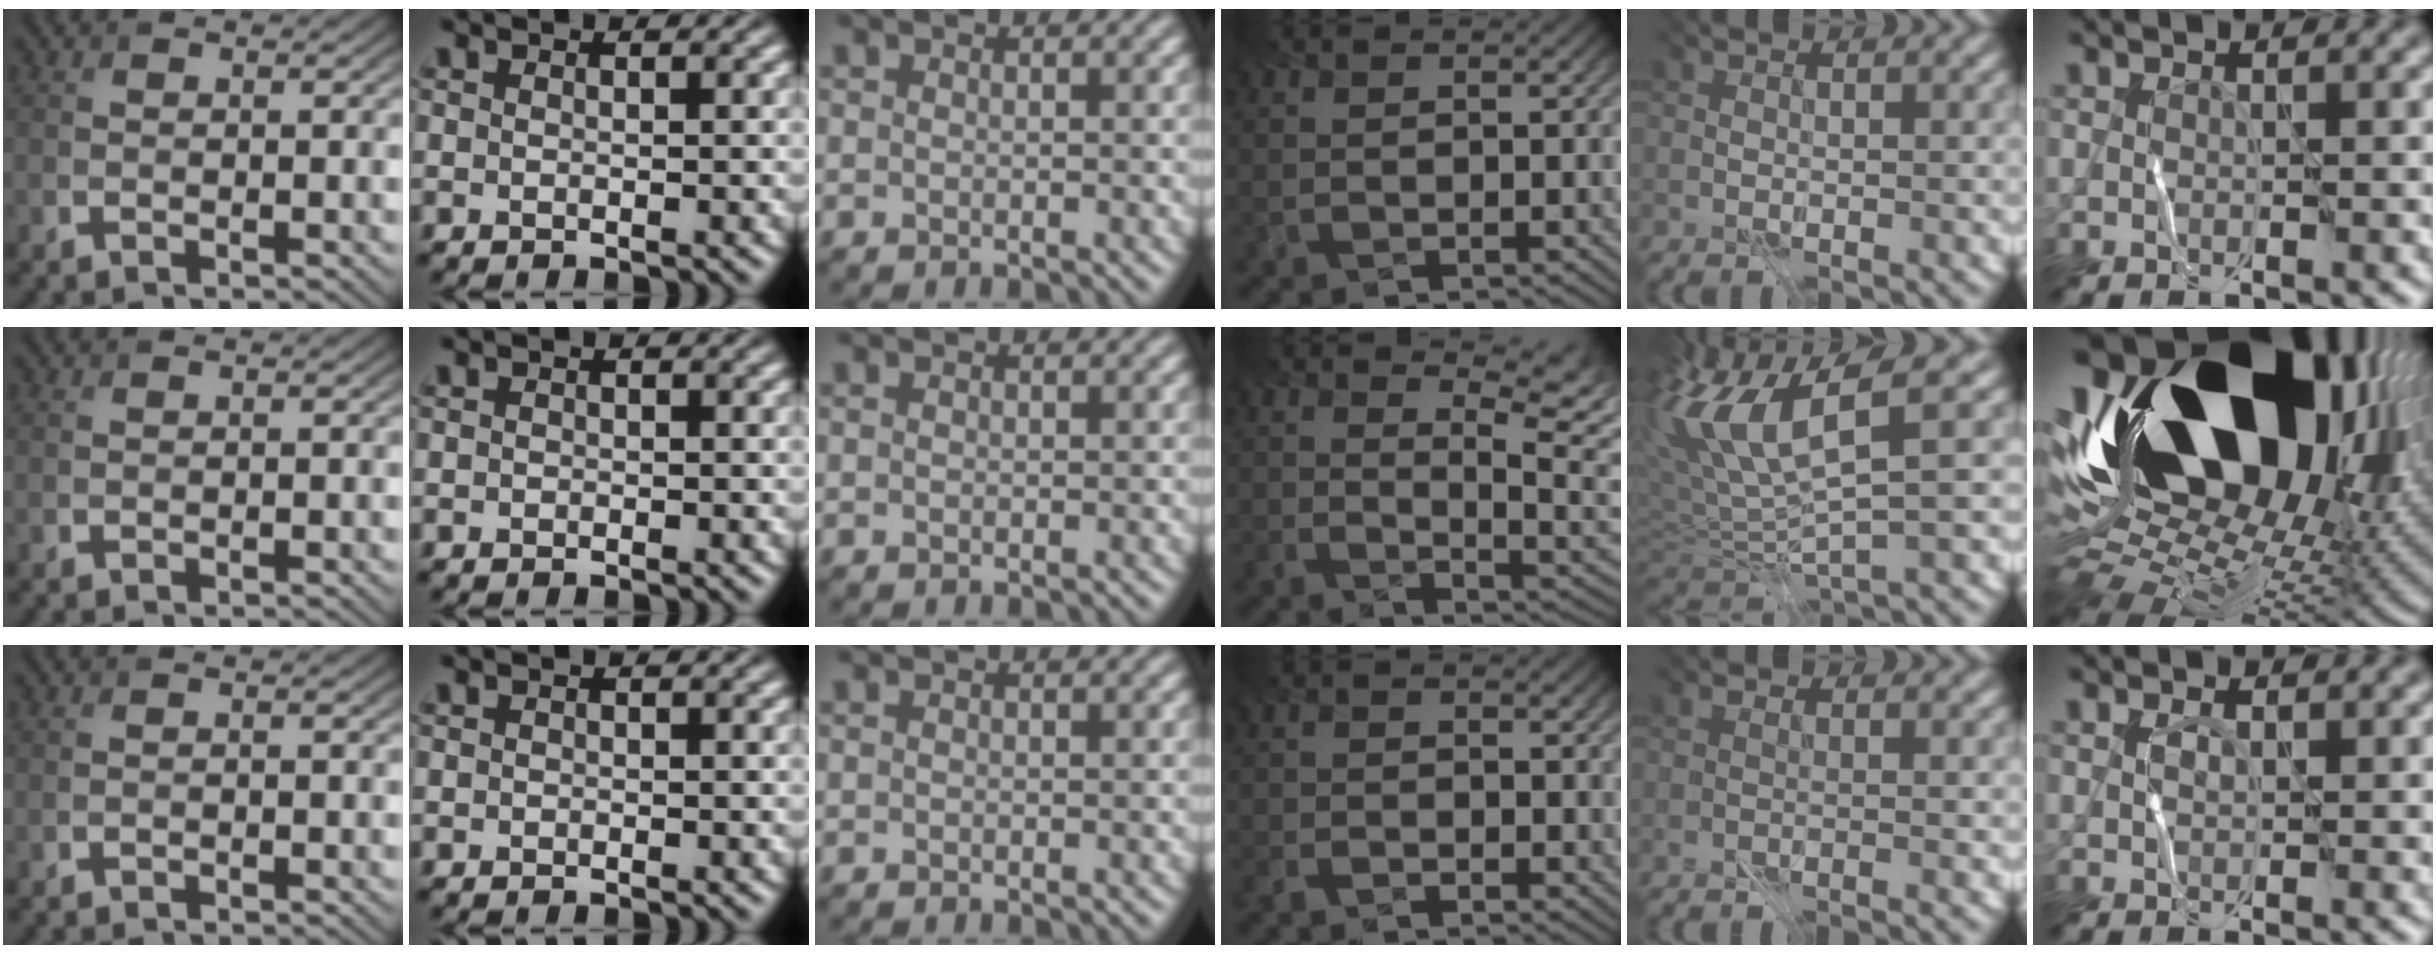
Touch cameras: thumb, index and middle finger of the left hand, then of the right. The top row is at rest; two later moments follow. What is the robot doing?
{"motion": "wrap", "object": "wrapping paper"}